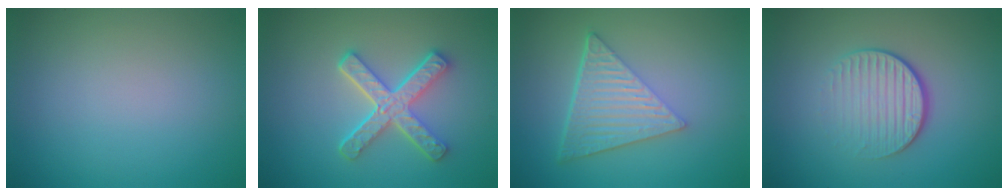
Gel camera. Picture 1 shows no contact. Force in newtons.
{"total": 4.7, "press": 3.7, "slide": 2.8}
{"total": 6.3, "press": 4.2, "slide": 4.7}
{"total": 4.1, "press": 2.6, "slide": 3.2}